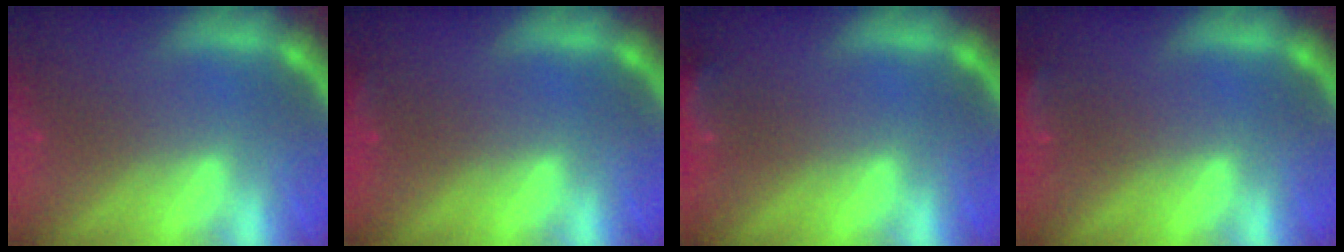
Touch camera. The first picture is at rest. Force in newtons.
{"total": 0.9}
{"total": 3.0}
{"total": 1.9}